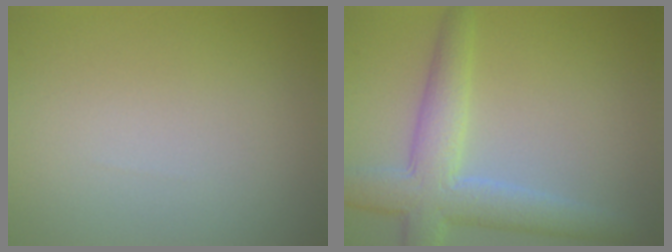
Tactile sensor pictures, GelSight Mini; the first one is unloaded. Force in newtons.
{"total": 5.6, "press": 5.5, "slide": 0.2}